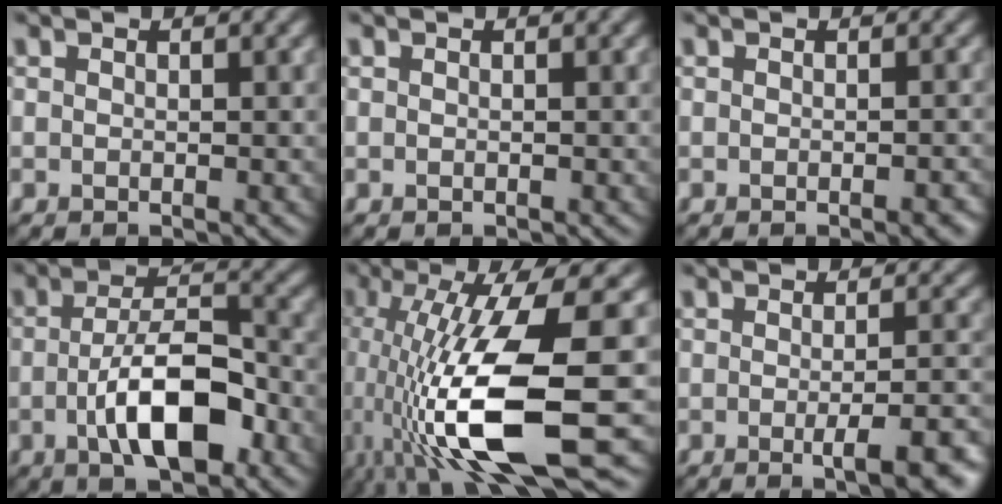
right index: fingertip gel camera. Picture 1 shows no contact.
{"total": 0.0}
{"total": 1.6, "force": [-0.8, 0.4, 1.3], "torque": [-0.013, -0.001, -0.009]}
{"total": 7.7, "force": [-2.5, 3.0, 6.6], "torque": [-0.115, 0.004, -0.045]}
{"total": 13.4, "force": [-3.3, 3.6, 12.5], "torque": [-0.241, -0.016, -0.051]}
{"total": 6.0, "force": [-2.0, 1.7, 5.4], "torque": [-0.060, -0.005, -0.020]}